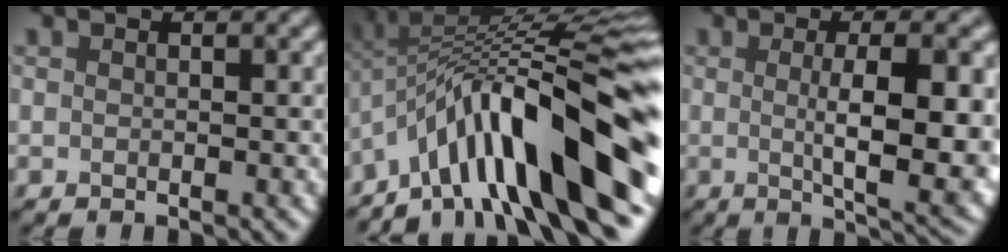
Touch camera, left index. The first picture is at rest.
{"total": 14.2, "force": [-5.7, 3.3, 12.6], "torque": [-0.196, 0.035, -0.079]}
{"total": 9.0, "force": [-0.6, 2.2, 8.7], "torque": [-0.118, -0.003, 0.009]}